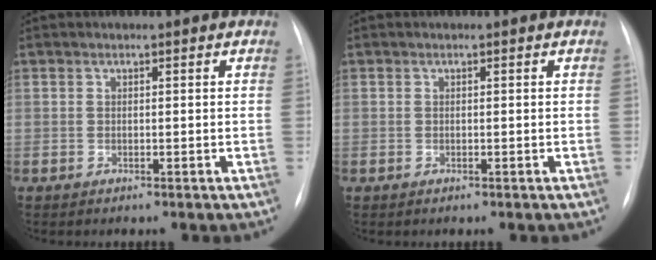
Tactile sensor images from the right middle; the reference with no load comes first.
{"total": 0.0}